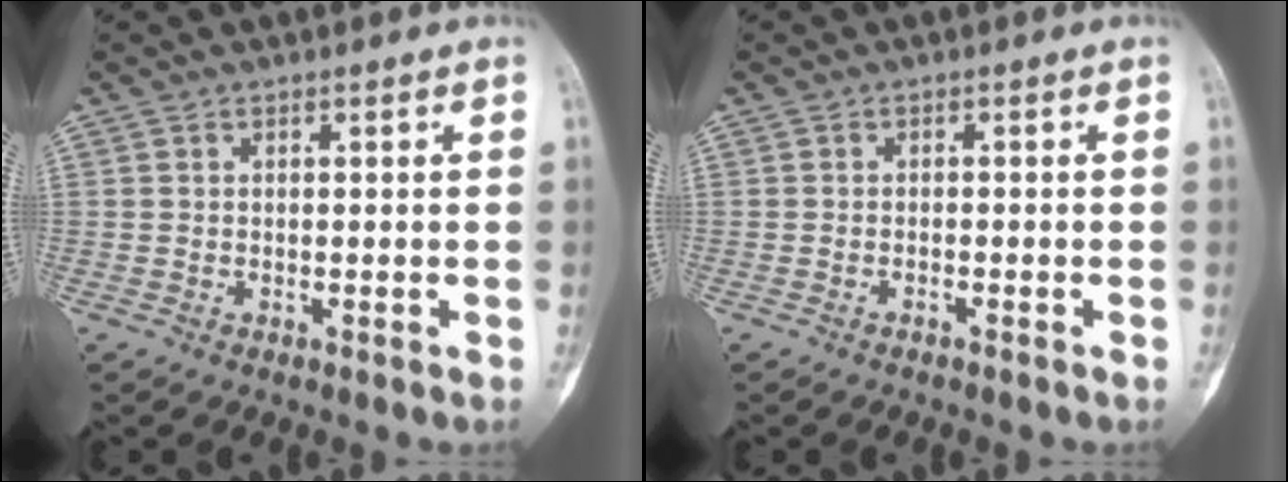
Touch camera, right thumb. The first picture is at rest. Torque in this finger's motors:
{"motor_torque": [-0.43, -0.10, -0.24, 0.02, -0.02]}